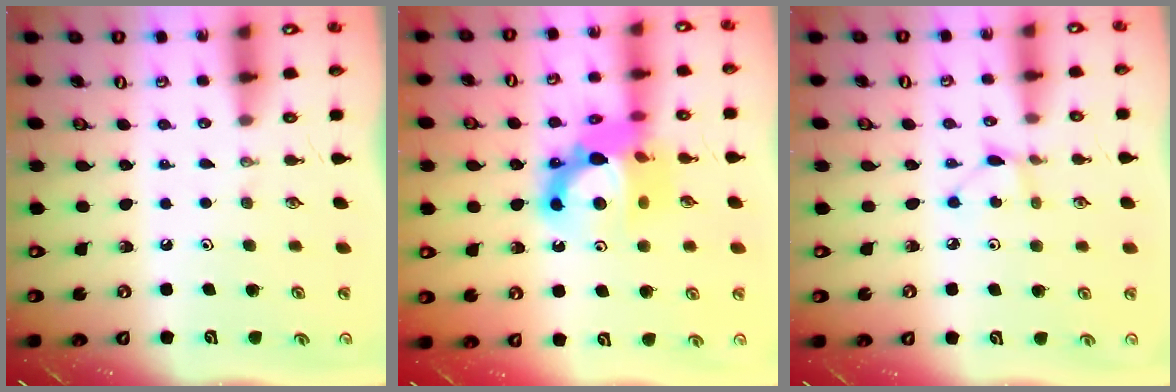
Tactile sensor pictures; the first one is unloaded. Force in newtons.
{"total": 14.1, "press": 14.1, "slide": 1.3}
{"total": 3.0, "press": 2.9, "slide": 0.4}